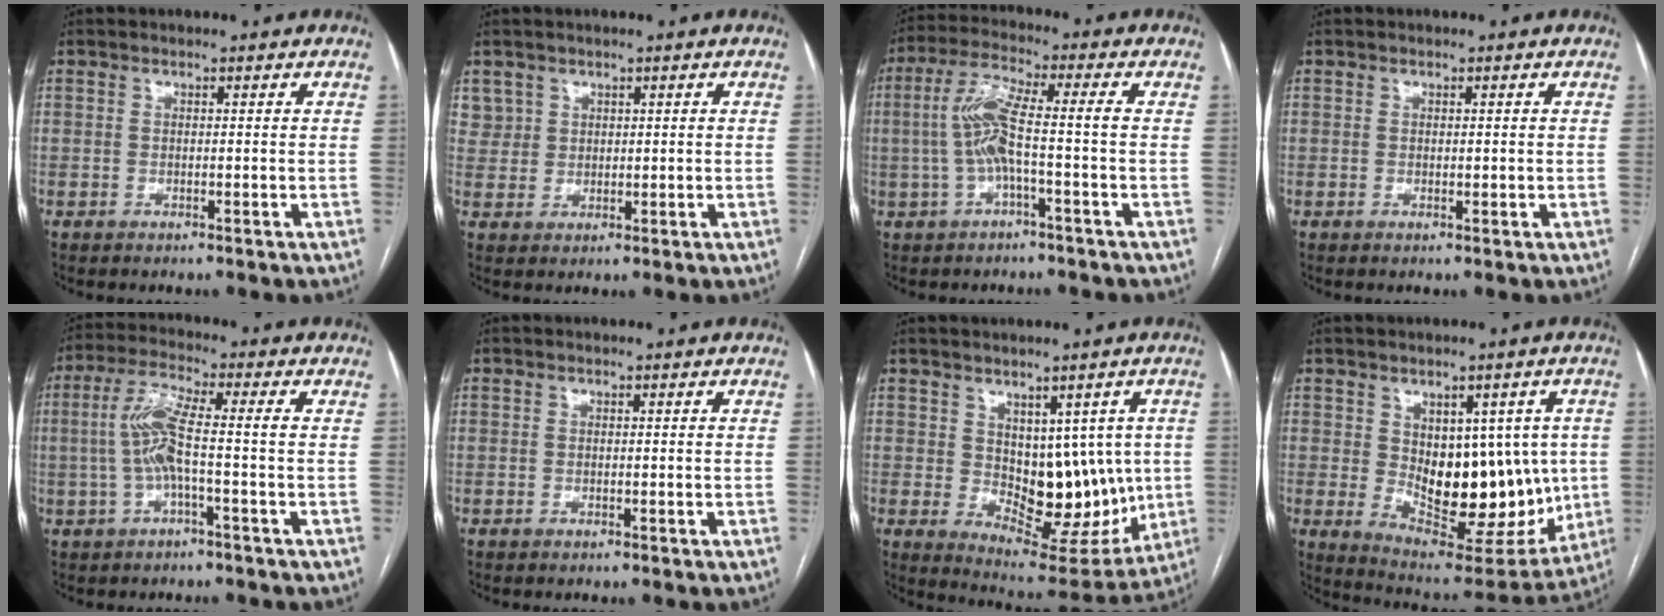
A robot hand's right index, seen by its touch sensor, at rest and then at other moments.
{"total": 3.1, "force": [1.8, 2.5, -0.3], "torque": [0.022, 0.007, 0.031]}
{"total": 7.3, "force": [-0.8, 0.6, 7.3], "torque": [-0.159, 0.025, -0.016]}
{"total": 0.6, "force": [0.2, 0.4, 0.4], "torque": [-0.007, -0.001, 0.007]}
{"total": 6.8, "force": [-0.4, 0.7, 6.7], "torque": [-0.149, 0.021, -0.010]}
{"total": 0.0}
{"total": 12.9, "force": [0.6, 7.4, 10.6], "torque": [-0.126, 0.002, 0.039]}
{"total": 17.4, "force": [0.0, 9.0, 14.9], "torque": [-0.212, -0.004, 0.031]}